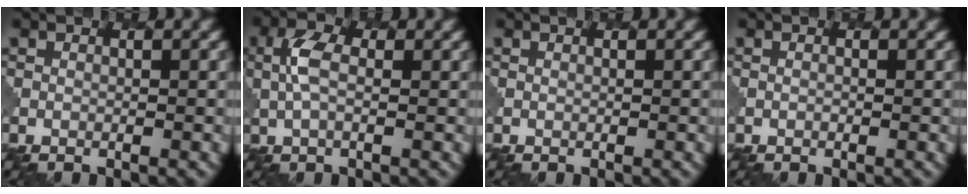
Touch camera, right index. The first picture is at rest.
{"total": 2.5, "force": [0.6, 1.3, 2.1], "torque": [-0.050, 0.005, 0.008]}
{"total": 0.0}
{"total": 0.0}